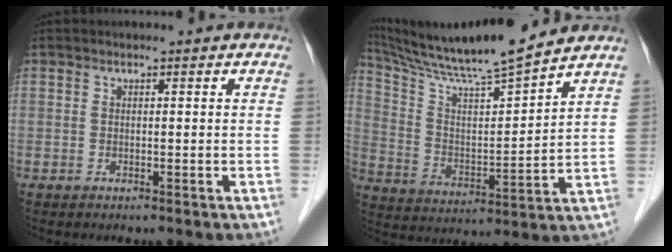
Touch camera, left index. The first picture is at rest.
{"total": 16.1, "force": [14.6, -0.8, 6.6], "torque": [-0.129, -0.001, 0.255]}